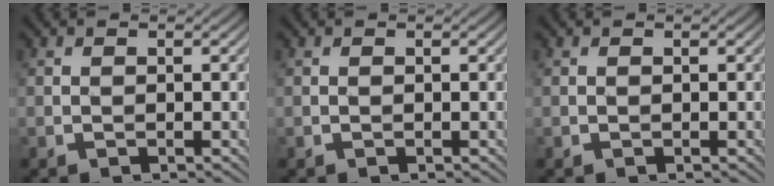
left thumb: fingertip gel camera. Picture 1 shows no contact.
{"total": 0.0}
{"total": 0.0}